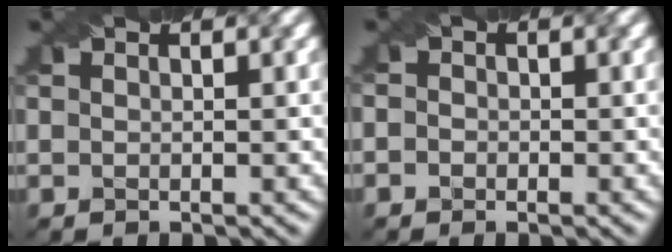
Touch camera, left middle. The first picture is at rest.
{"total": 1.8, "force": [0.1, 1.6, 0.8], "torque": [0.000, 0.018, -0.022]}